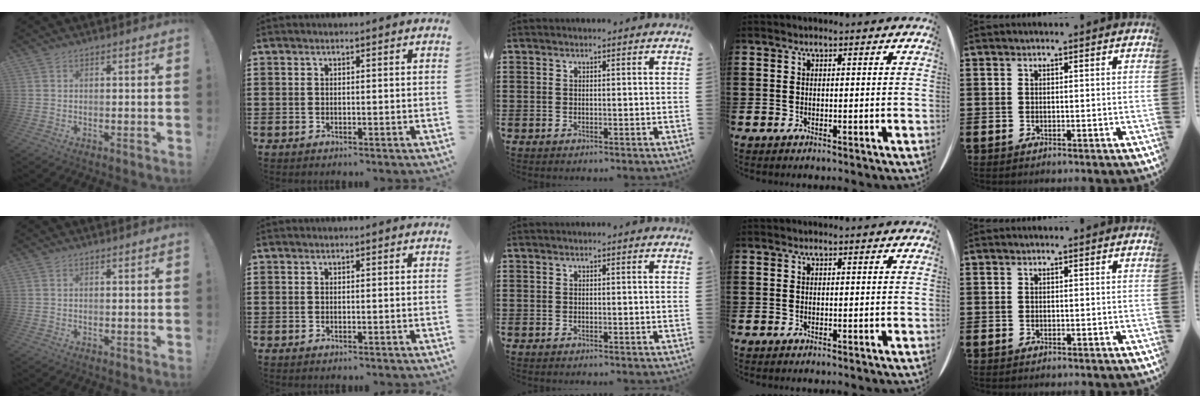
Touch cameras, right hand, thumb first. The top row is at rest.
{}